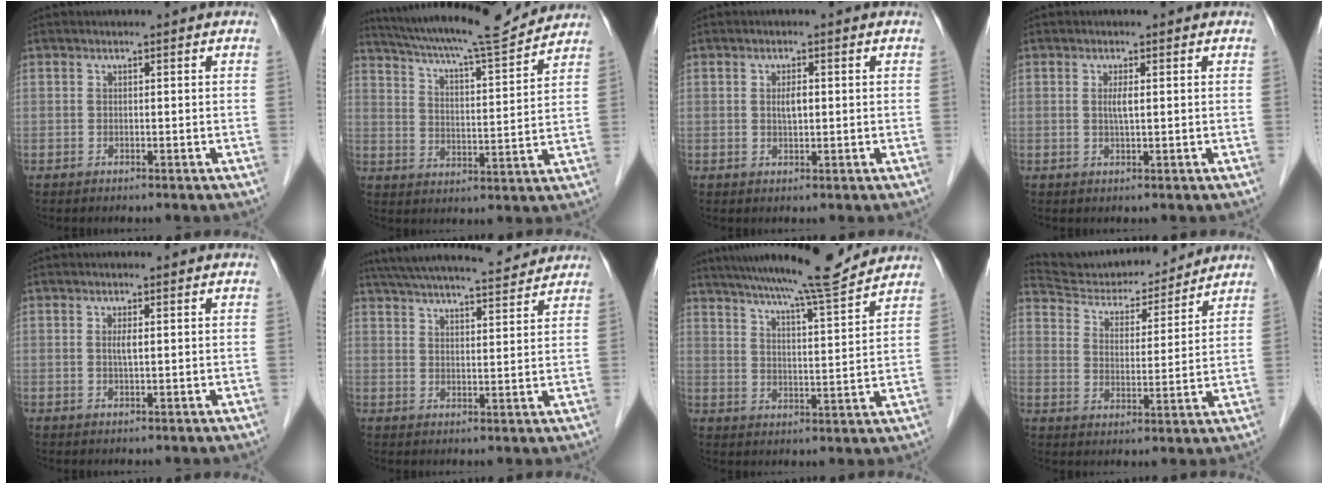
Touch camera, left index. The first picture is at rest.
{"total": 15.8, "force": [14.7, 0.1, 5.9], "torque": [-0.108, -0.008, 0.222]}
{"total": 1.9, "force": [-0.1, 0.6, 1.7], "torque": [-0.033, -0.004, 0.000]}
{"total": 1.6, "force": [-0.1, 0.1, 1.6], "torque": [-0.035, -0.004, 0.000]}
{"total": 1.3, "force": [-0.1, 0.0, 1.2], "torque": [-0.029, -0.005, -0.001]}
{"total": 17.7, "force": [16.1, 2.3, 6.9], "torque": [-0.118, 0.031, 0.232]}
{"total": 14.1, "force": [12.7, -0.6, 6.1], "torque": [-0.101, -0.007, 0.185]}
{"total": 15.3, "force": [14.7, 2.6, 3.4], "torque": [-0.054, -0.003, 0.228]}